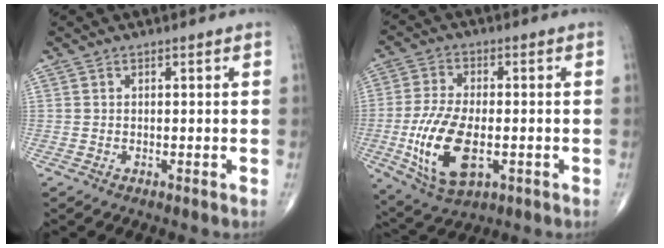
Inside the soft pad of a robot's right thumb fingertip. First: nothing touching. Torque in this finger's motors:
{"motor_torque": [0.24, 0.28, 1.49, 0.05, 0.16]}